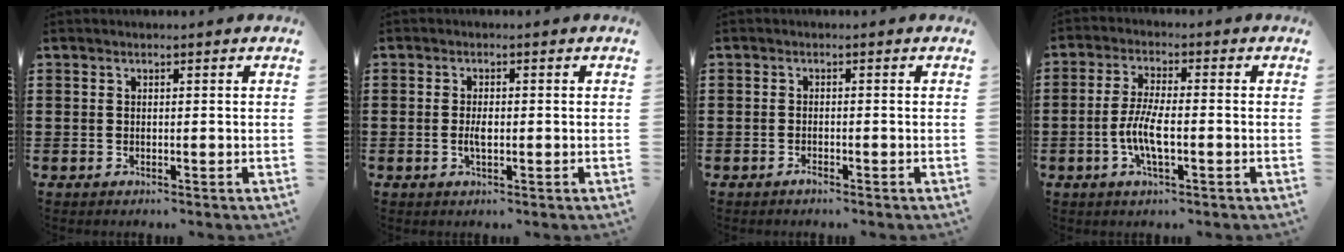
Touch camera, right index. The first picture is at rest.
{"total": 2.3, "force": [-0.3, 1.0, 2.1], "torque": [-0.047, -0.002, -0.008]}
{"total": 1.0, "force": [-0.9, 0.3, 0.5], "torque": [-0.012, -0.004, -0.015]}
{"total": 5.8, "force": [-1.7, 1.6, 5.3], "torque": [-0.118, -0.004, -0.038]}